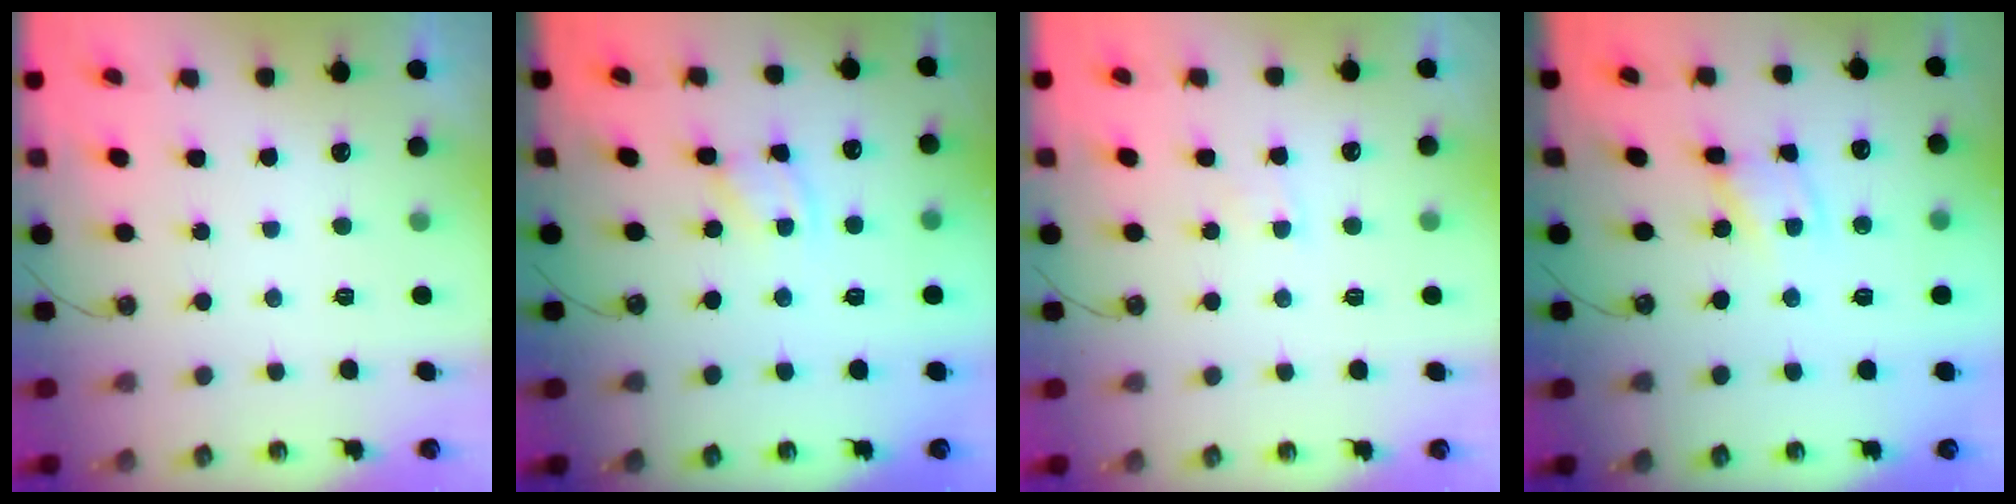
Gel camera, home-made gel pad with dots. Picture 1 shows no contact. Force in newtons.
{"total": 2.1, "press": 2.1, "slide": 0.3}
{"total": 4.0, "press": 3.9, "slide": 0.4}
{"total": 3.7, "press": 3.7, "slide": 0.2}